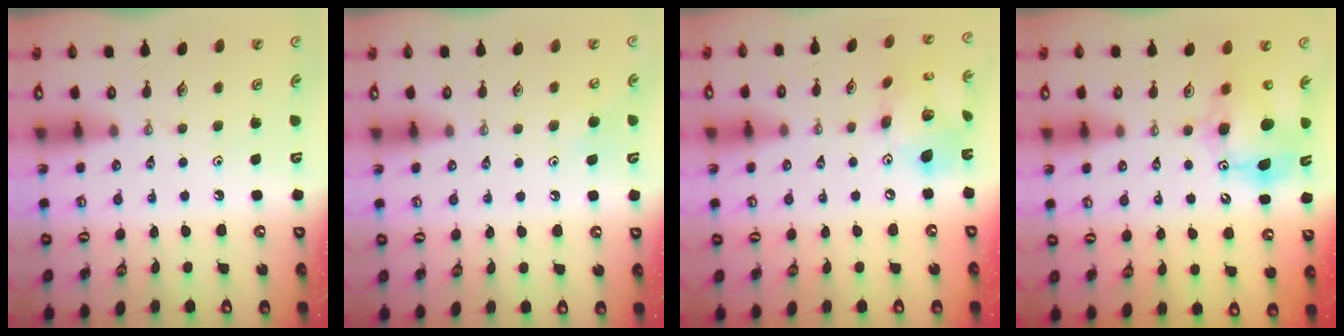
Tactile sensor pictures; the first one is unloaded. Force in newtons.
{"total": 6.1, "press": 6.0, "slide": 0.8}
{"total": 15.6, "press": 15.6, "slide": 1.5}
{"total": 12.3, "press": 12.0, "slide": 2.7}